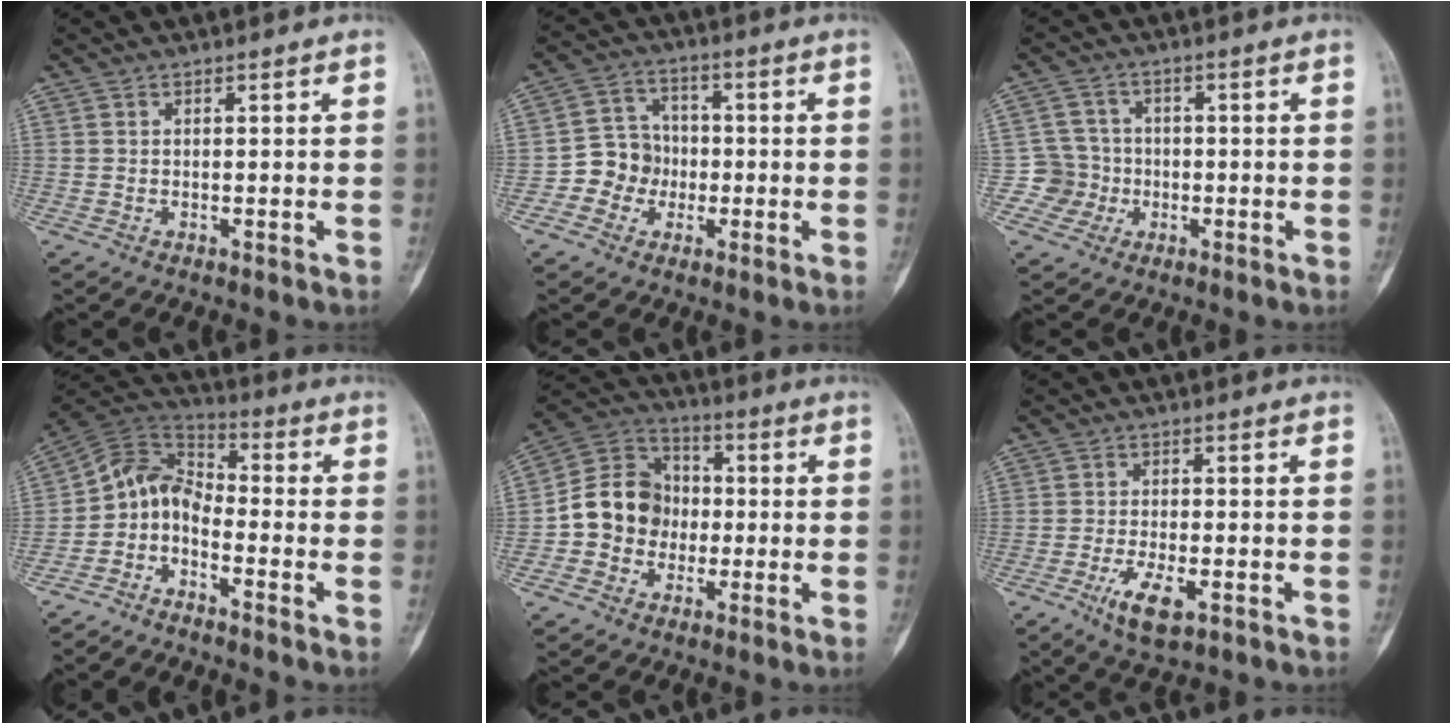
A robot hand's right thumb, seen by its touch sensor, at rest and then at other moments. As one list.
[{"total": 7.7, "force": [-2.0, 7.1, 2.1], "torque": [0.003, 0.024, -0.044]}, {"total": 5.4, "force": [-1.5, 5.1, -0.2], "torque": [0.039, 0.017, -0.034]}, {"total": 7.7, "force": [-3.6, 5.0, 4.6], "torque": [-0.071, 0.069, -0.088]}, {"total": 12.6, "force": [-1.5, 11.1, 5.8], "torque": [-0.068, 0.034, -0.037]}, {"total": 6.4, "force": [-2.9, 2.4, 5.2], "torque": [-0.097, 0.002, -0.046]}]